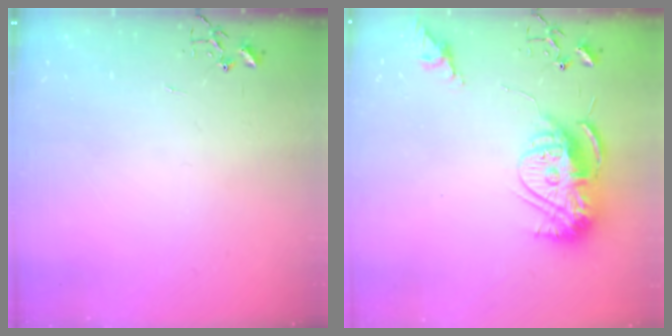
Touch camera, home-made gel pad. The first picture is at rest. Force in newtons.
{"total": 15.2, "press": 15.2, "slide": 1.4}